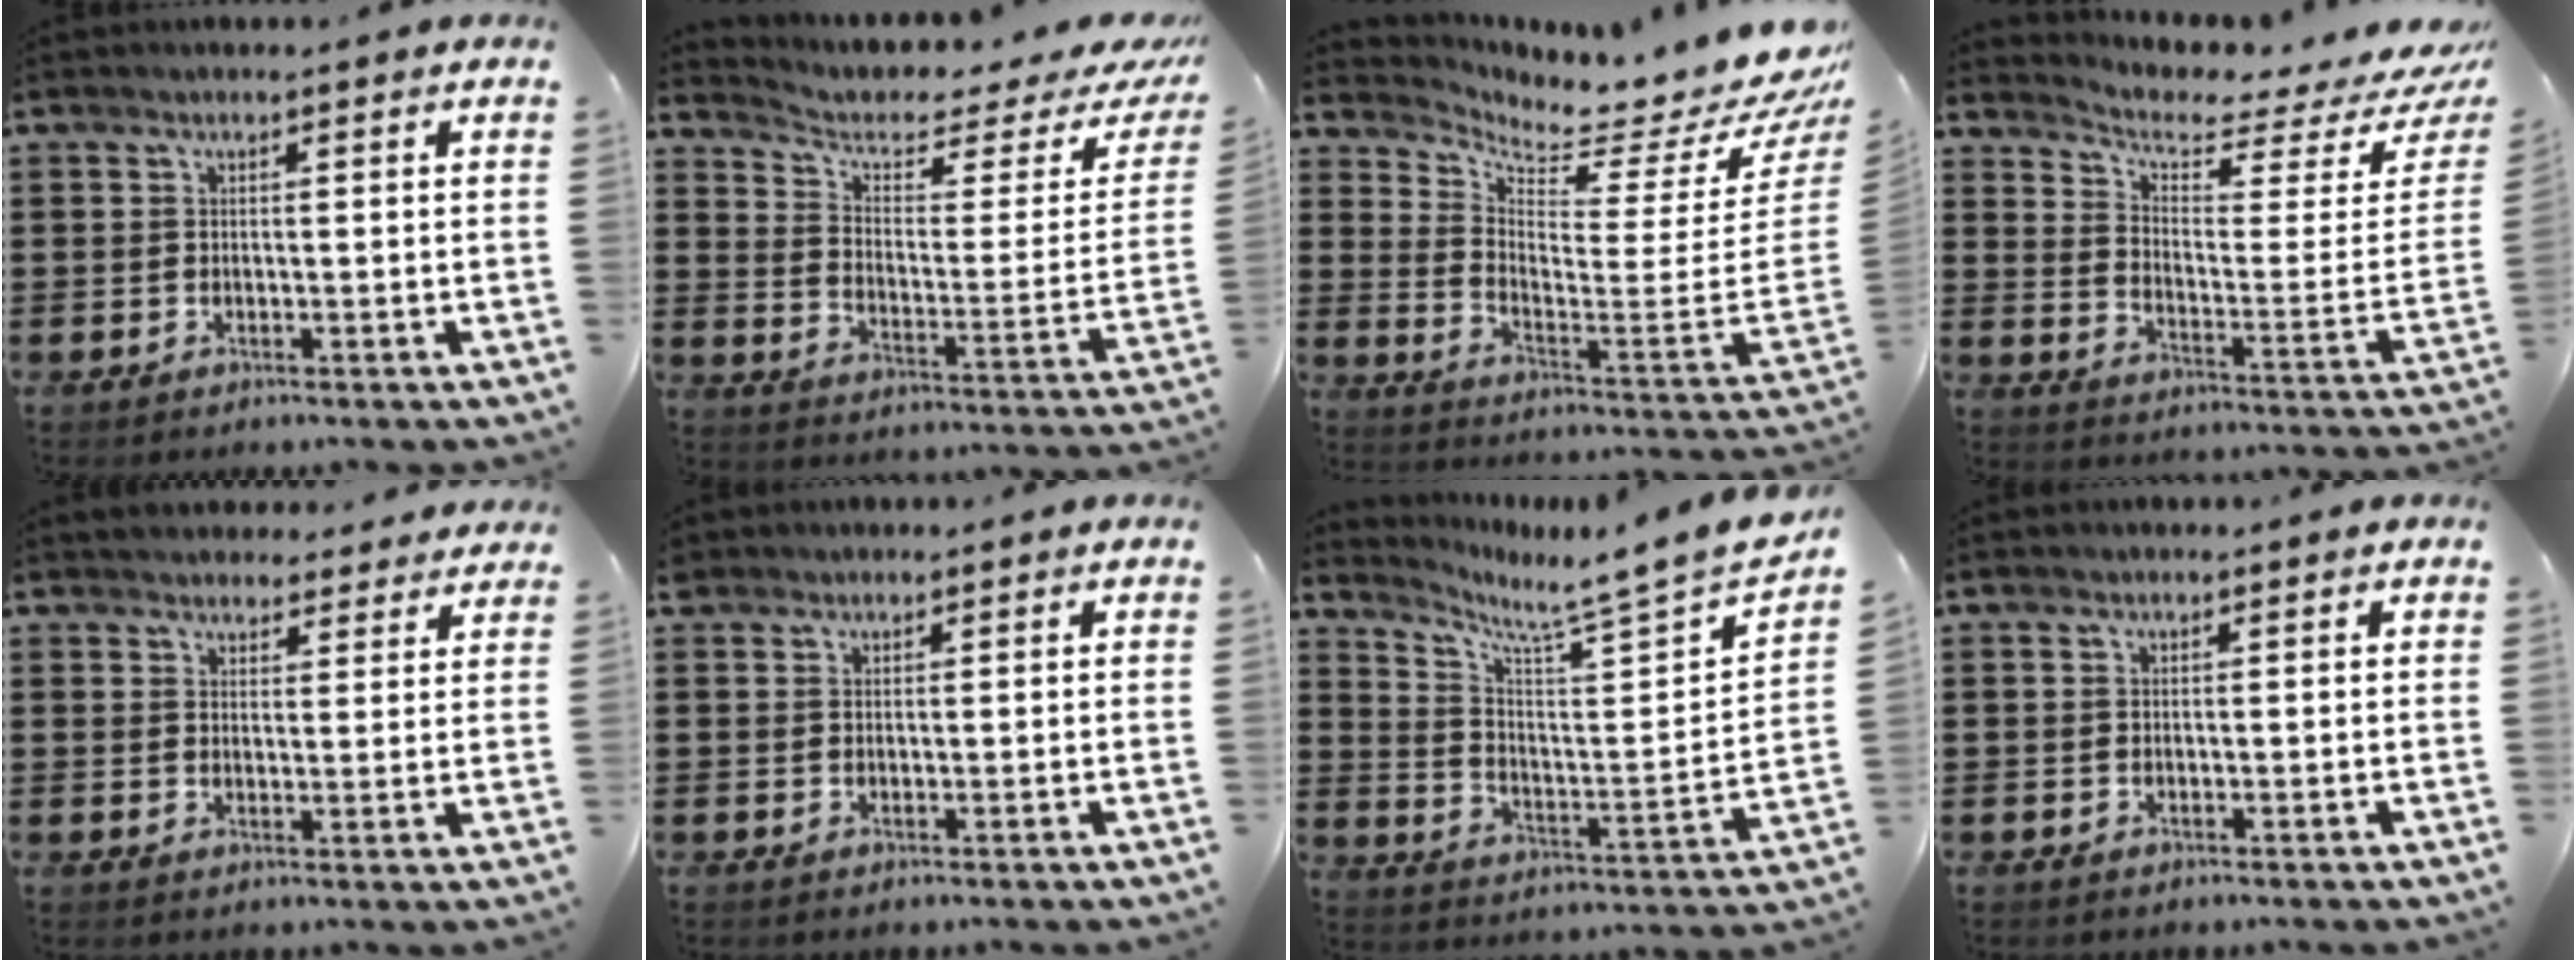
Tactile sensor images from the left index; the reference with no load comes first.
{"total": 3.8, "force": [2.3, 1.6, 2.6], "torque": [-0.065, -0.016, 0.032]}
{"total": 3.9, "force": [3.7, 0.1, 1.1], "torque": [-0.035, -0.069, 0.052]}
{"total": 4.6, "force": [3.9, 1.2, 2.1], "torque": [-0.058, -0.042, 0.062]}
{"total": 3.4, "force": [3.3, 0.7, -0.2], "torque": [0.001, -0.013, 0.062]}
{"total": 1.1, "force": [0.9, 0.5, 0.1], "torque": [-0.005, 0.002, 0.018]}
{"total": 5.0, "force": [4.4, -1.1, 2.3], "torque": [-0.066, -0.053, 0.059]}
{"total": 0.0}